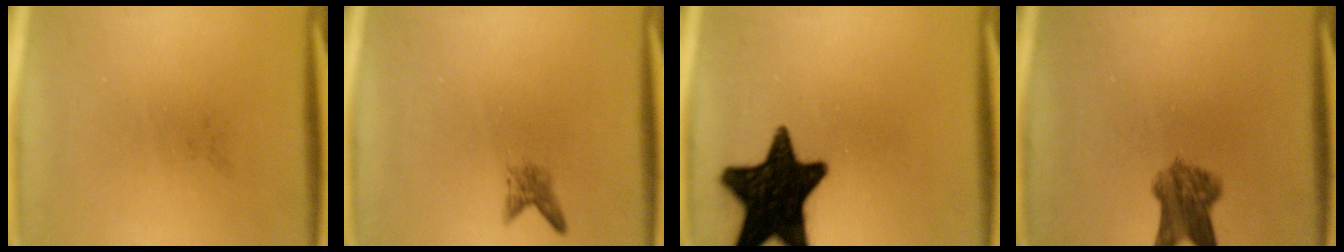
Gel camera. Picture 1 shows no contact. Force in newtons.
{"total": 1.6}
{"total": 18.4}
{"total": 6.0}